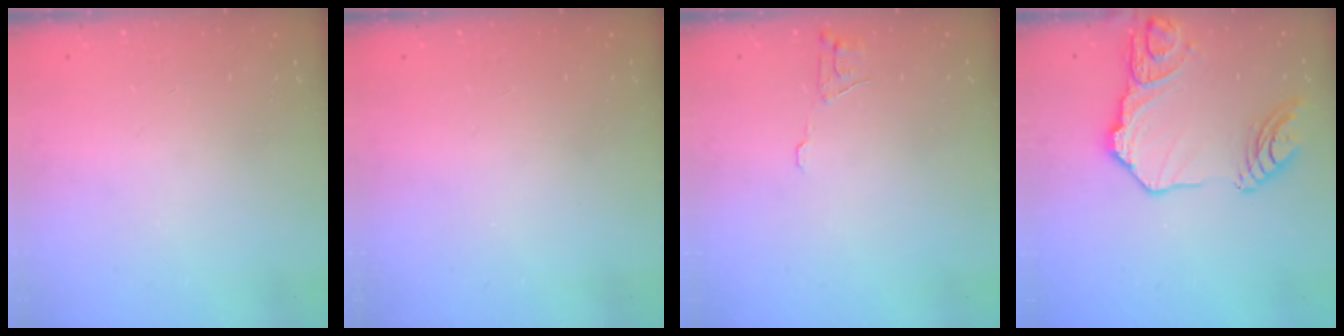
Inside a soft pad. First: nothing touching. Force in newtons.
{"total": 0.0}
{"total": 5.8, "press": 5.8, "slide": 0.5}
{"total": 16.8, "press": 16.7, "slide": 1.6}